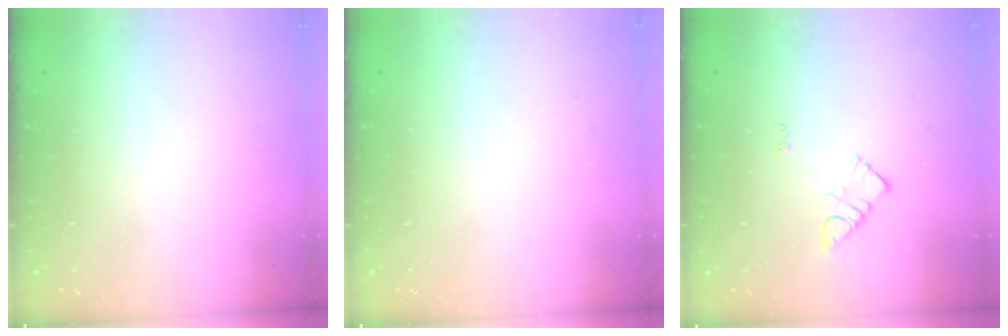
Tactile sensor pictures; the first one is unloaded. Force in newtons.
{"total": 0.0}
{"total": 4.3, "press": 4.2, "slide": 0.6}